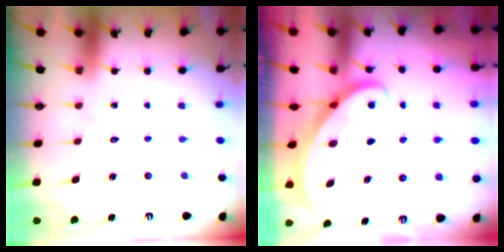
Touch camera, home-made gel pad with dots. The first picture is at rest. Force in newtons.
{"total": 2.5, "press": 2.5, "slide": 0.3}